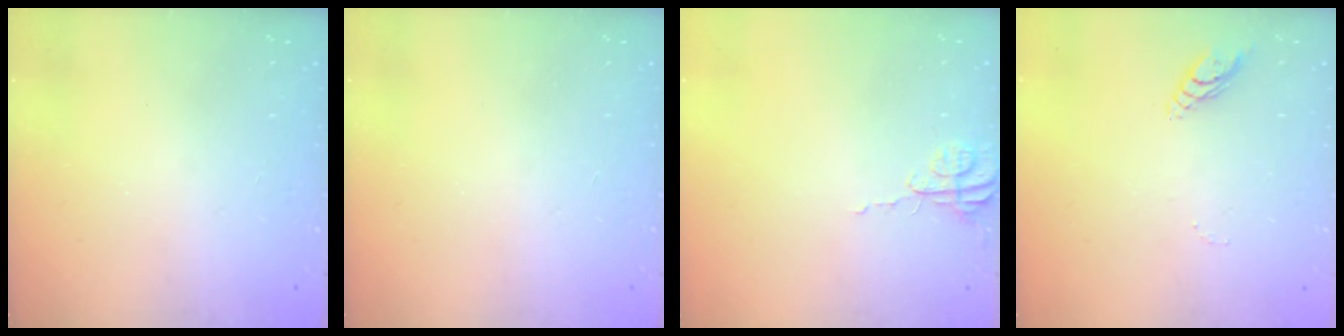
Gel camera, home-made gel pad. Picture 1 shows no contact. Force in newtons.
{"total": 0.0}
{"total": 3.7, "press": 3.7, "slide": 0.3}
{"total": 4.5, "press": 4.4, "slide": 0.6}